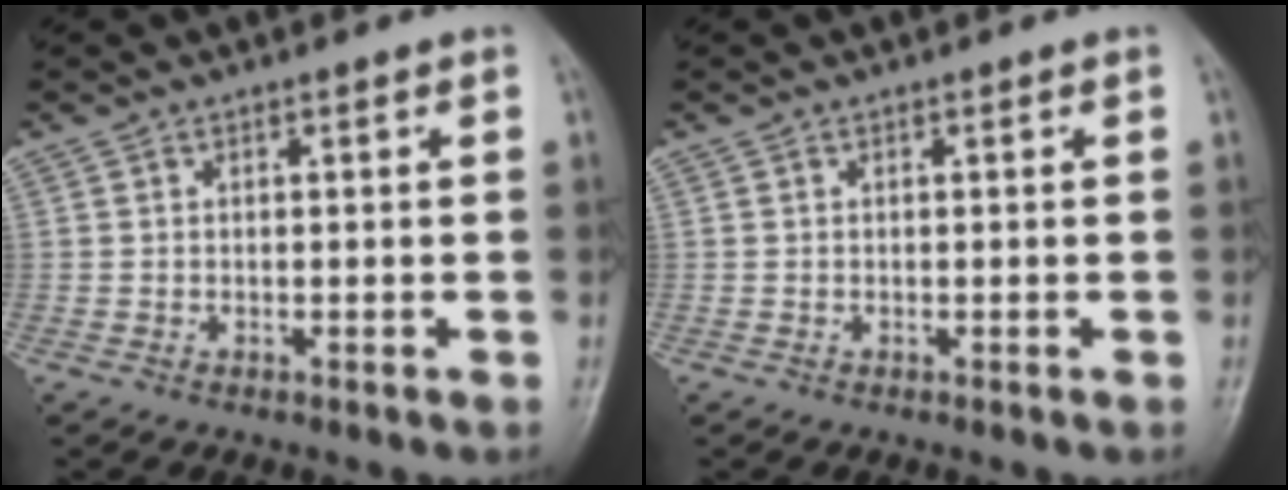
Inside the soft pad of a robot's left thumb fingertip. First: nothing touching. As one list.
[{"total": 0.0}]